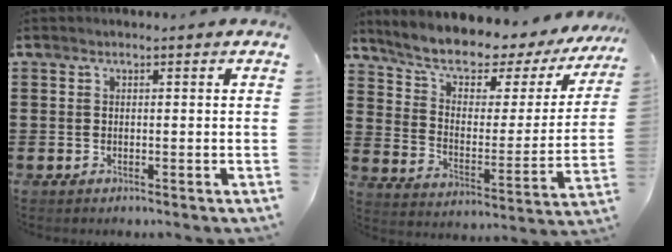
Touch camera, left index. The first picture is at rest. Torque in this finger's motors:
{"motor_torque": [2.14, 0.00, 1.05, 0.21]}